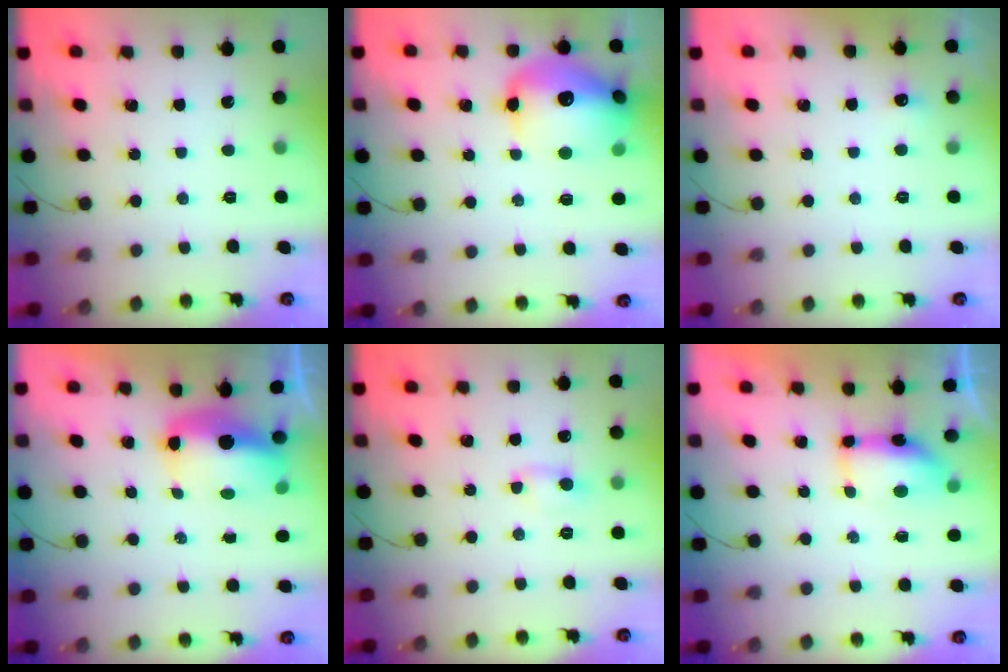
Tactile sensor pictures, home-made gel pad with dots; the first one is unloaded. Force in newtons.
{"total": 19.2, "press": 18.9, "slide": 3.1}
{"total": 3.9, "press": 3.7, "slide": 1.3}
{"total": 8.9, "press": 8.7, "slide": 2.0}
{"total": 2.5, "press": 2.4, "slide": 0.8}
{"total": 6.8, "press": 6.7, "slide": 0.9}